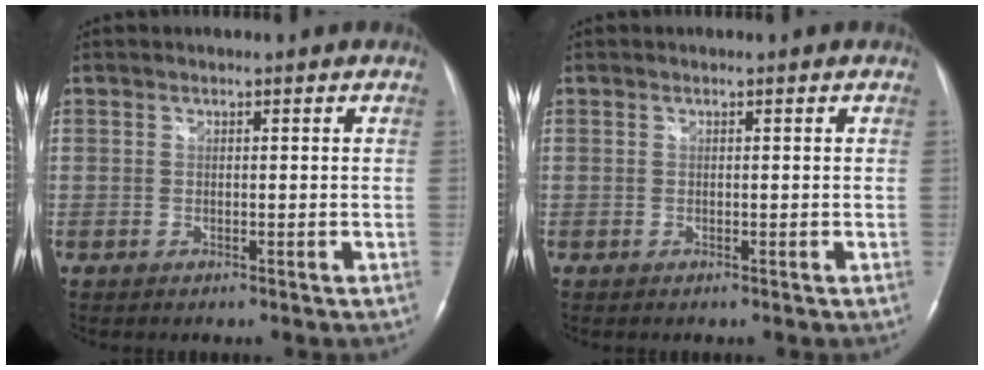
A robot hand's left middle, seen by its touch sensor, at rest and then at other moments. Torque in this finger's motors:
{"motor_torque": [-0.37, 0.31, 0.02, 0.01]}